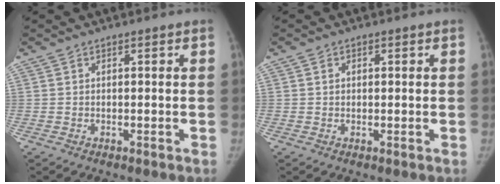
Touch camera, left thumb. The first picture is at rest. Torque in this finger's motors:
{"motor_torque": [-0.27, -0.12, -0.43, 0.28, -0.03]}